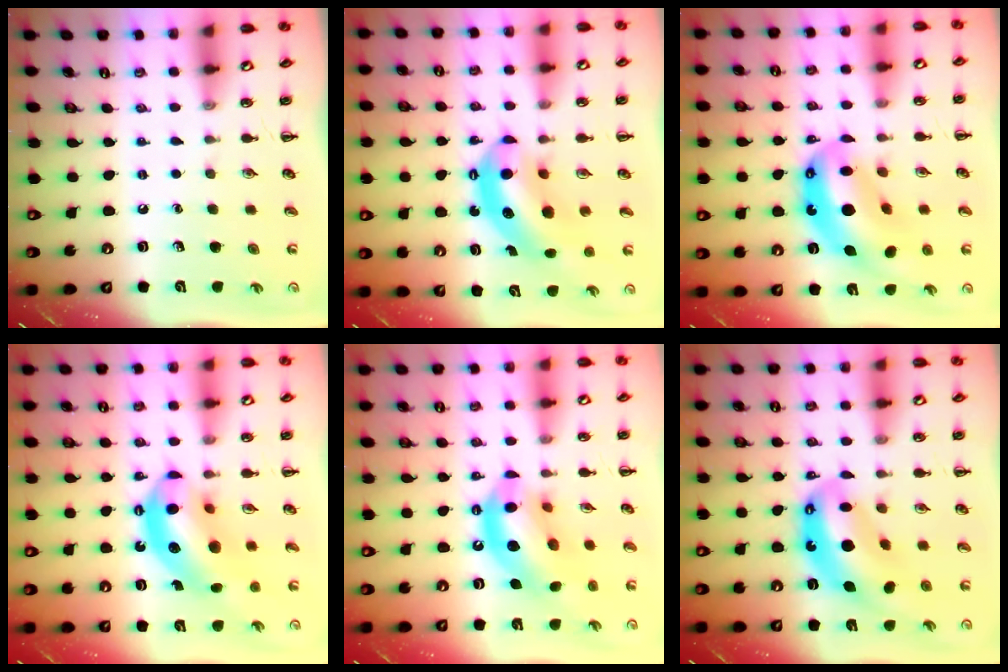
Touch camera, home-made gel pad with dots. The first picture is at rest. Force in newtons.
{"total": 10.2, "press": 9.9, "slide": 2.5}
{"total": 15.6, "press": 15.0, "slide": 4.4}
{"total": 15.1, "press": 14.4, "slide": 4.2}
{"total": 16.0, "press": 15.6, "slide": 3.6}
{"total": 14.5, "press": 13.9, "slide": 4.1}